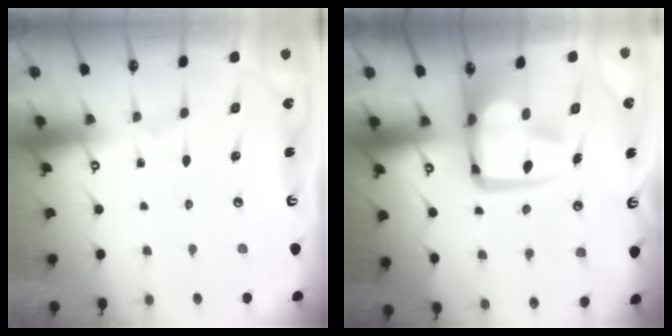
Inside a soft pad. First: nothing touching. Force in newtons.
{"total": 12.9, "press": 12.8, "slide": 1.7}